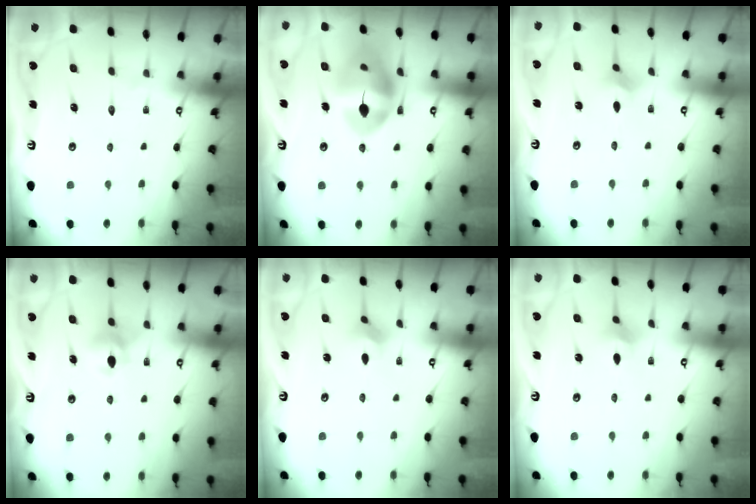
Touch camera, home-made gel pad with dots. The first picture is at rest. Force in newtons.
{"total": 13.9, "press": 13.8, "slide": 1.5}
{"total": 1.7, "press": 1.7, "slide": 0.4}
{"total": 6.0, "press": 6.0, "slide": 0.8}
{"total": 3.9, "press": 3.9, "slide": 0.7}
{"total": 2.9, "press": 2.8, "slide": 0.6}